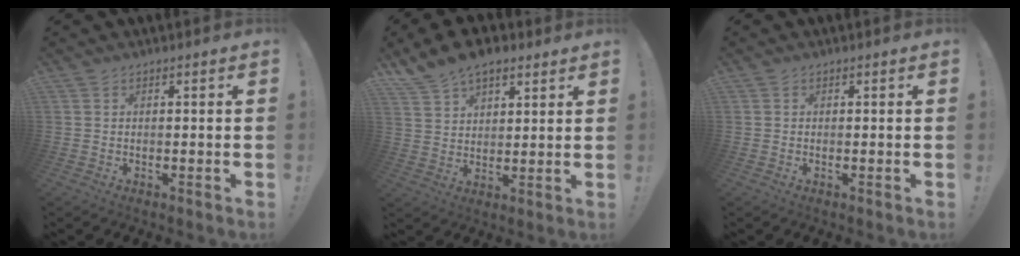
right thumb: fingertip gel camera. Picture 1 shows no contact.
{"total": 8.5, "force": [6.6, 4.3, 3.3], "torque": [-0.068, -0.032, 0.130]}
{"total": 0.0}